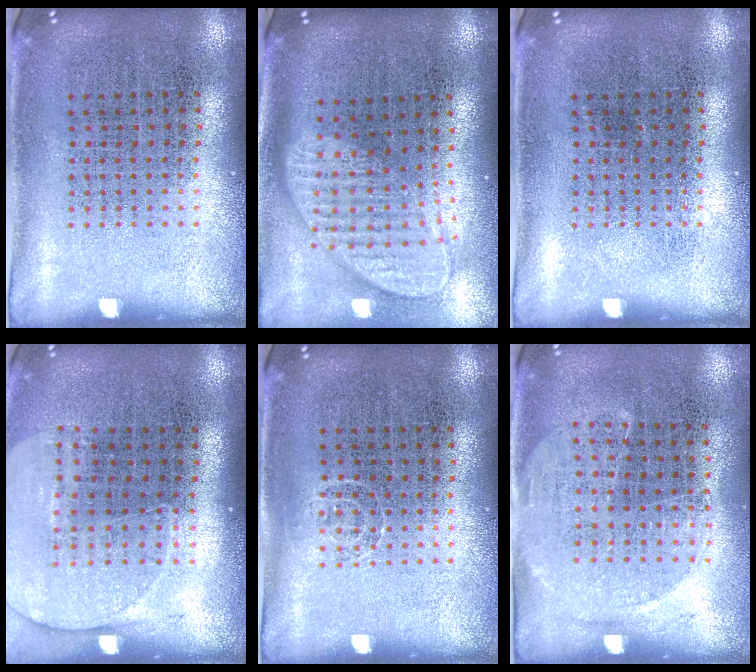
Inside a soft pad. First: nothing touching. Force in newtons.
{"total": 2.0, "press": 1.5, "slide": 1.3}
{"total": 0.0}
{"total": 1.4, "press": 1.3, "slide": 0.6}
{"total": 0.7, "press": 0.5, "slide": 0.5}
{"total": 1.4, "press": 1.2, "slide": 0.8}